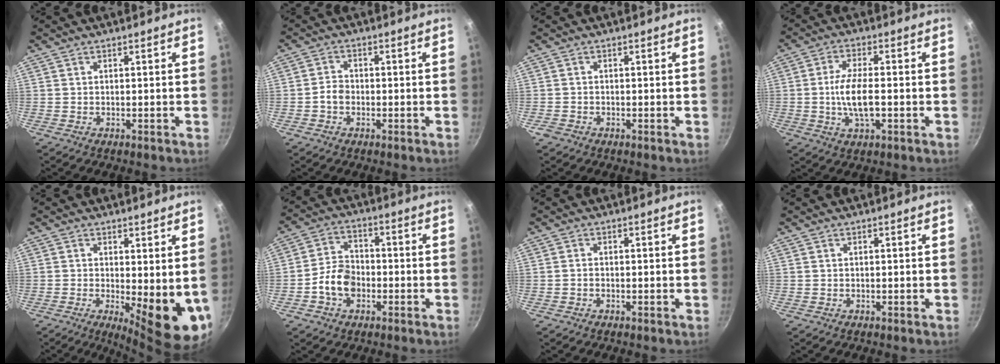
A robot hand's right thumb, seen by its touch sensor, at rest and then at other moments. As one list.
[{"total": 2.6, "force": [-0.9, 2.0, 1.4], "torque": [-0.017, 0.017, -0.021]}, {"total": 1.3, "force": [-0.8, 0.9, 0.5], "torque": [-0.011, 0.003, -0.015]}, {"total": 8.3, "force": [-1.1, 3.1, 7.6], "torque": [-0.145, 0.009, -0.026]}, {"total": 10.6, "force": [-0.4, 3.8, 9.9], "torque": [-0.111, -0.020, 0.003]}, {"total": 7.6, "force": [-2.5, 5.6, 4.5], "torque": [-0.057, 0.025, -0.054]}, {"total": 0.7, "force": [-0.4, 0.5, 0.4], "torque": [-0.006, 0.004, -0.011]}, {"total": 0.0}]